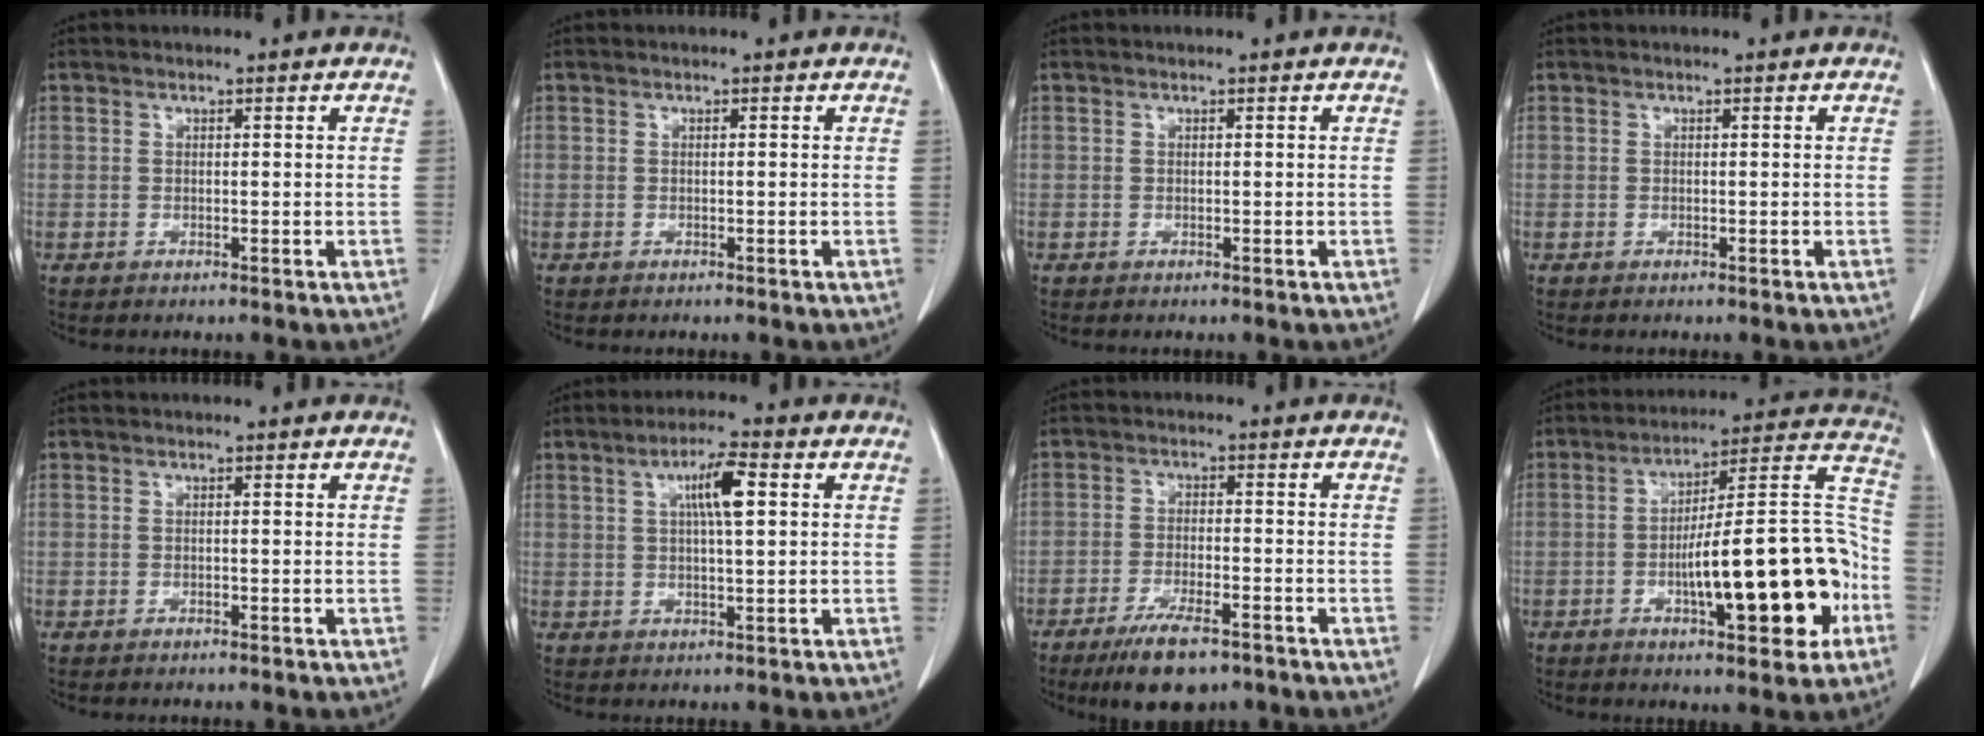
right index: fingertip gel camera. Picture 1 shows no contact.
{"total": 0.0}
{"total": 0.0}
{"total": 0.0}
{"total": 0.0}
{"total": 6.2, "force": [1.8, 0.7, 5.9], "torque": [-0.103, 0.007, 0.029]}
{"total": 8.4, "force": [-5.9, 2.1, 5.6], "torque": [-0.098, -0.014, -0.096]}
{"total": 19.8, "force": [-5.9, 3.8, 18.5], "torque": [-0.244, 0.035, -0.078]}